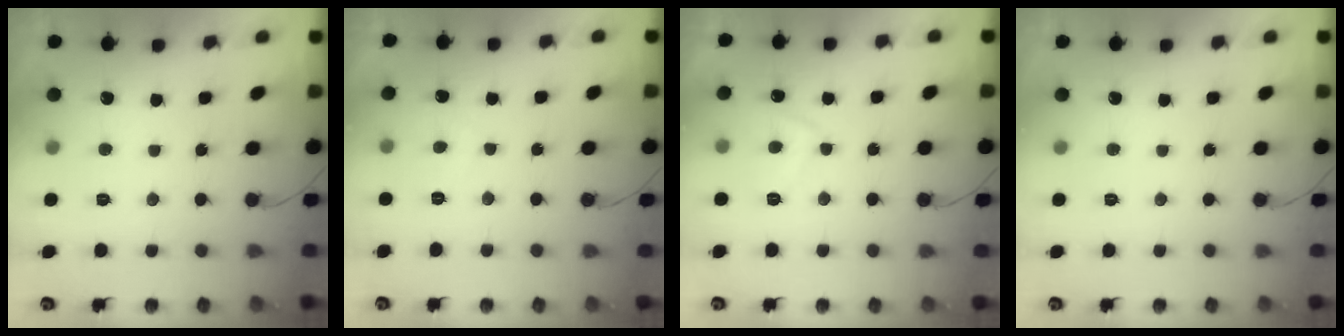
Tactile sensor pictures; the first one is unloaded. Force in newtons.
{"total": 2.7, "press": 2.6, "slide": 0.5}
{"total": 5.0, "press": 4.9, "slide": 0.9}
{"total": 0.0}